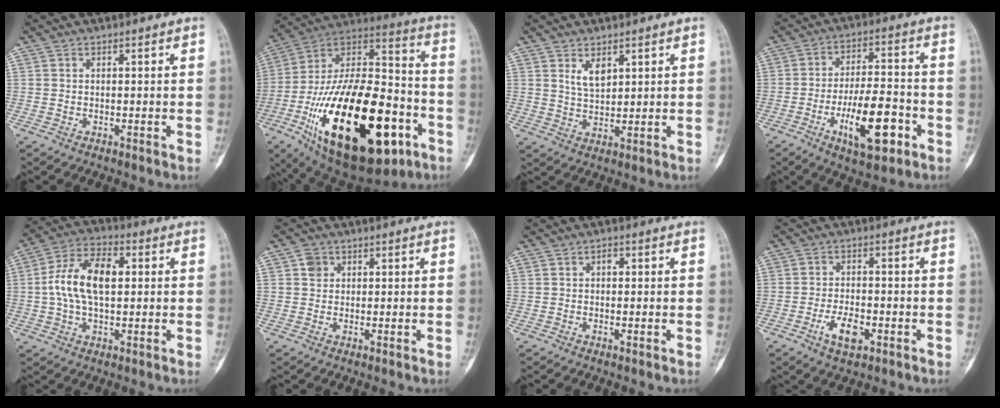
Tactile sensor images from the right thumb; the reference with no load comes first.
{"total": 40.5, "force": [-14.3, 19.1, 32.7], "torque": [-0.578, 0.044, -0.219]}
{"total": 4.1, "force": [2.1, 2.2, 2.7], "torque": [-0.039, -0.019, 0.044]}
{"total": 14.2, "force": [-5.5, 5.5, 11.9], "torque": [-0.188, 0.027, -0.085]}
{"total": 12.4, "force": [1.2, 6.7, 10.3], "torque": [-0.197, 0.024, 0.016]}
{"total": 2.2, "force": [0.7, 2.0, 0.7], "torque": [-0.003, 0.000, 0.010]}
{"total": 1.6, "force": [0.2, 1.0, 1.2], "torque": [-0.016, 0.003, 0.000]}
{"total": 5.9, "force": [-2.4, 2.9, 4.5], "torque": [-0.079, 0.009, -0.041]}